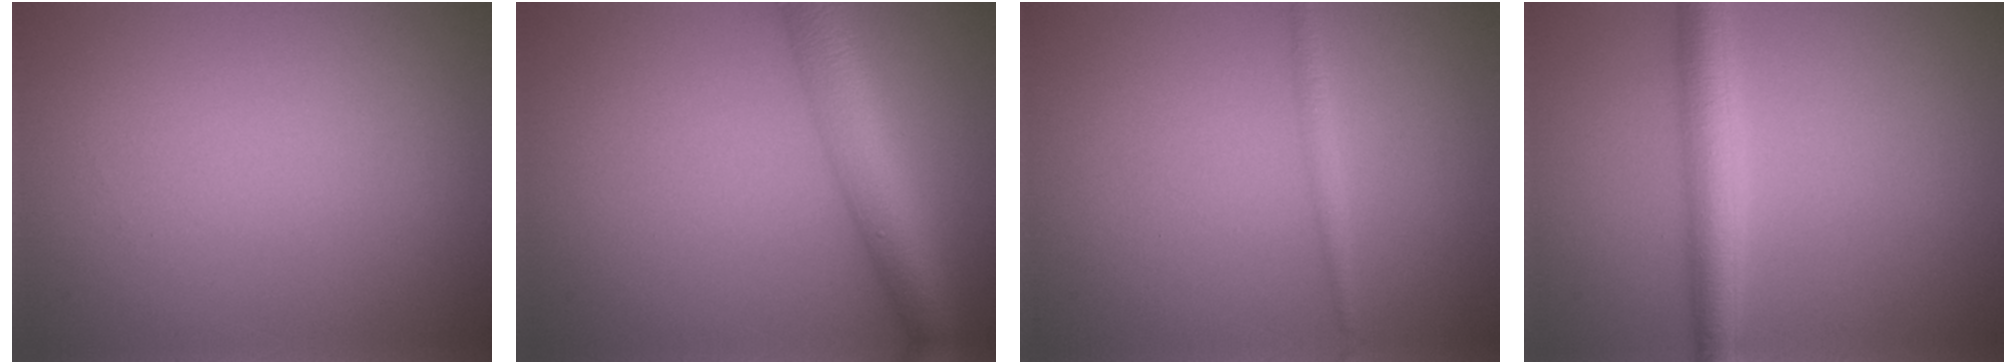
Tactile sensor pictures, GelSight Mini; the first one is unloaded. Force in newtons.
{"total": 5.7, "press": 5.7, "slide": 0.2}
{"total": 1.1, "press": 1.1, "slide": 0.1}
{"total": 3.9, "press": 3.9, "slide": 0.1}